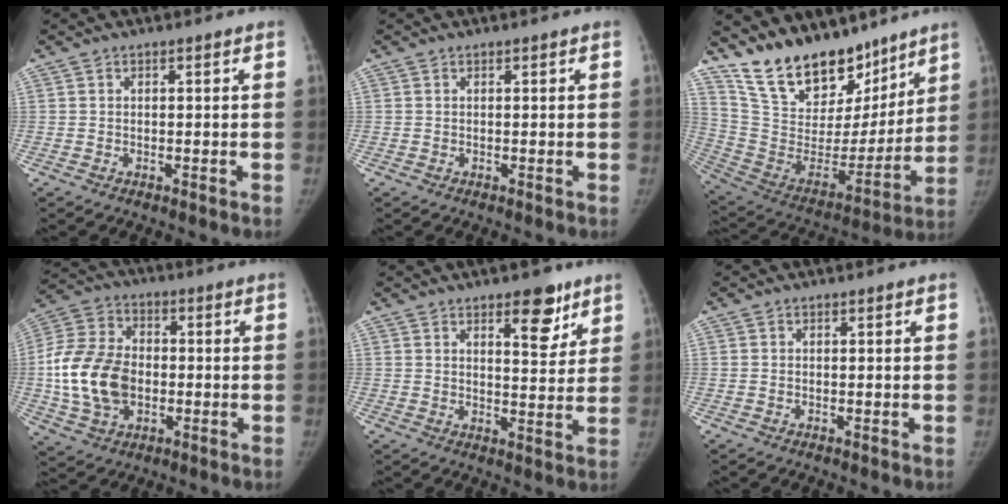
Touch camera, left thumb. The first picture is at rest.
{"total": 0.0}
{"total": 23.0, "force": [18.3, 10.5, 9.3], "torque": [-0.121, -0.096, 0.321]}
{"total": 16.5, "force": [-1.8, 11.8, 11.5], "torque": [-0.215, 0.018, -0.030]}
{"total": 7.9, "force": [4.9, 3.3, 5.2], "torque": [-0.044, -0.030, 0.068]}
{"total": 0.0}